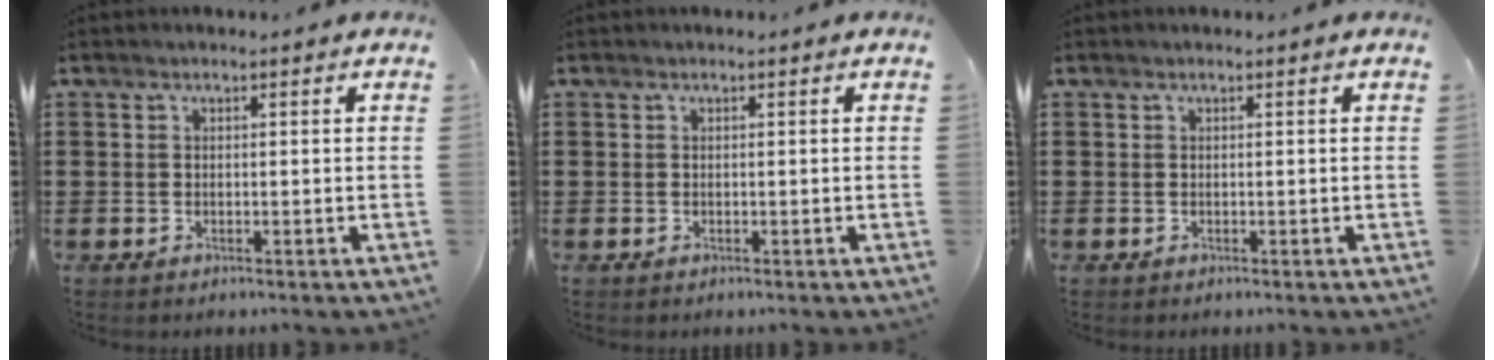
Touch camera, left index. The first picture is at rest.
{"total": 0.0}
{"total": 0.0}